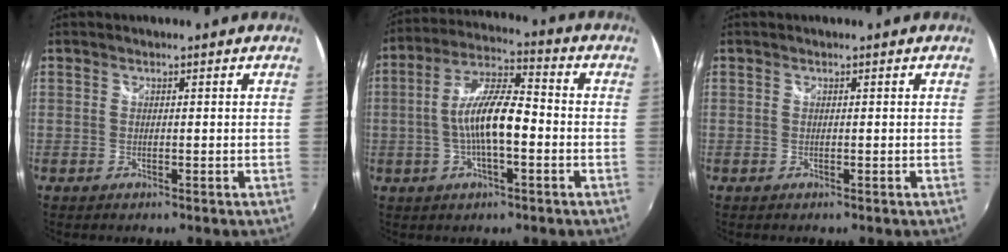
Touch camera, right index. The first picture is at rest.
{"total": 11.4, "force": [-2.1, 3.1, 10.8], "torque": [-0.213, 0.010, -0.041]}
{"total": 0.0}